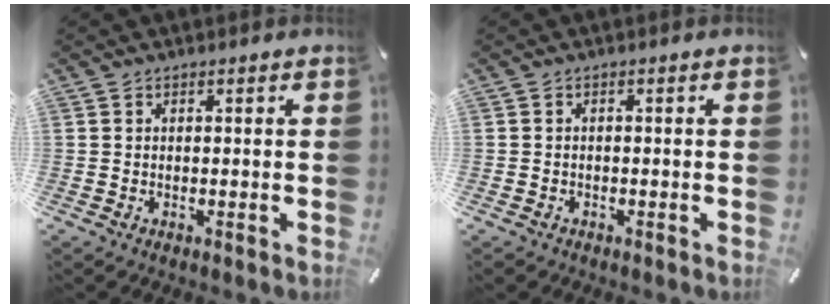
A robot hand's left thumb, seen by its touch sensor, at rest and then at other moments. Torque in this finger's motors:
{"motor_torque": [0.08, -0.12, -0.19, 0.17, -0.01]}